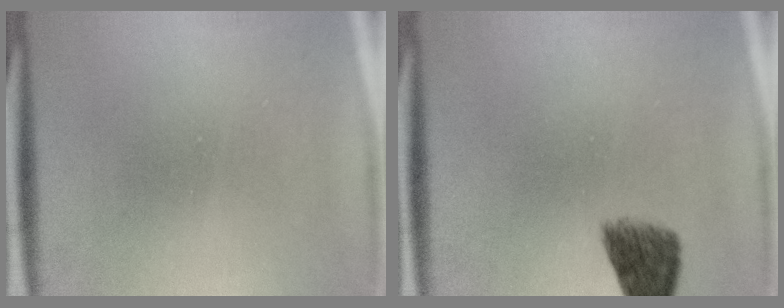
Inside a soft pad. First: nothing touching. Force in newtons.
{"total": 4.2}